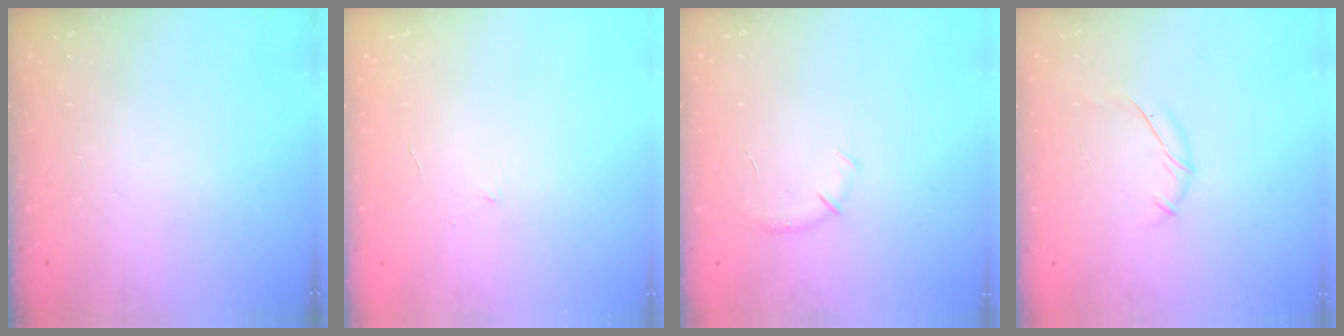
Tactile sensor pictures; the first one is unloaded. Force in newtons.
{"total": 3.6, "press": 3.5, "slide": 0.9}
{"total": 4.3, "press": 4.1, "slide": 1.1}
{"total": 6.6, "press": 6.5, "slide": 1.4}